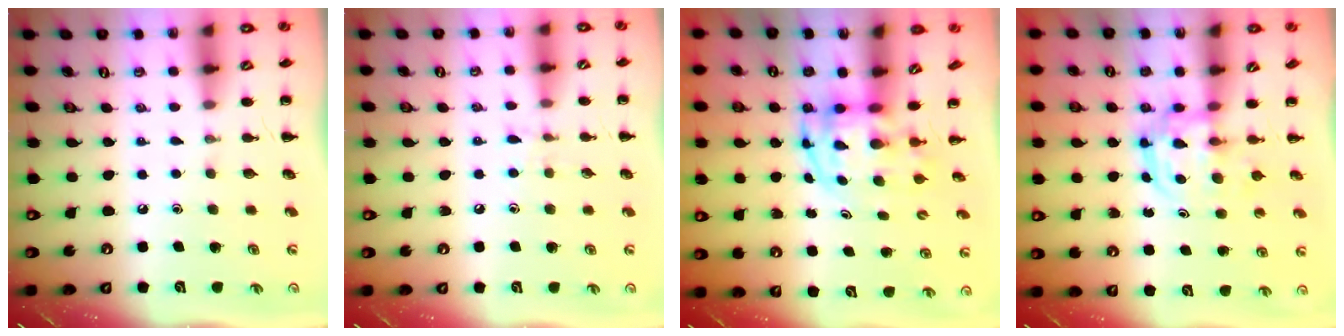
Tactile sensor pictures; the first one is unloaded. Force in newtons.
{"total": 5.7, "press": 5.3, "slide": 2.2}
{"total": 3.9, "press": 3.9, "slide": 0.7}
{"total": 3.3, "press": 3.2, "slide": 0.4}